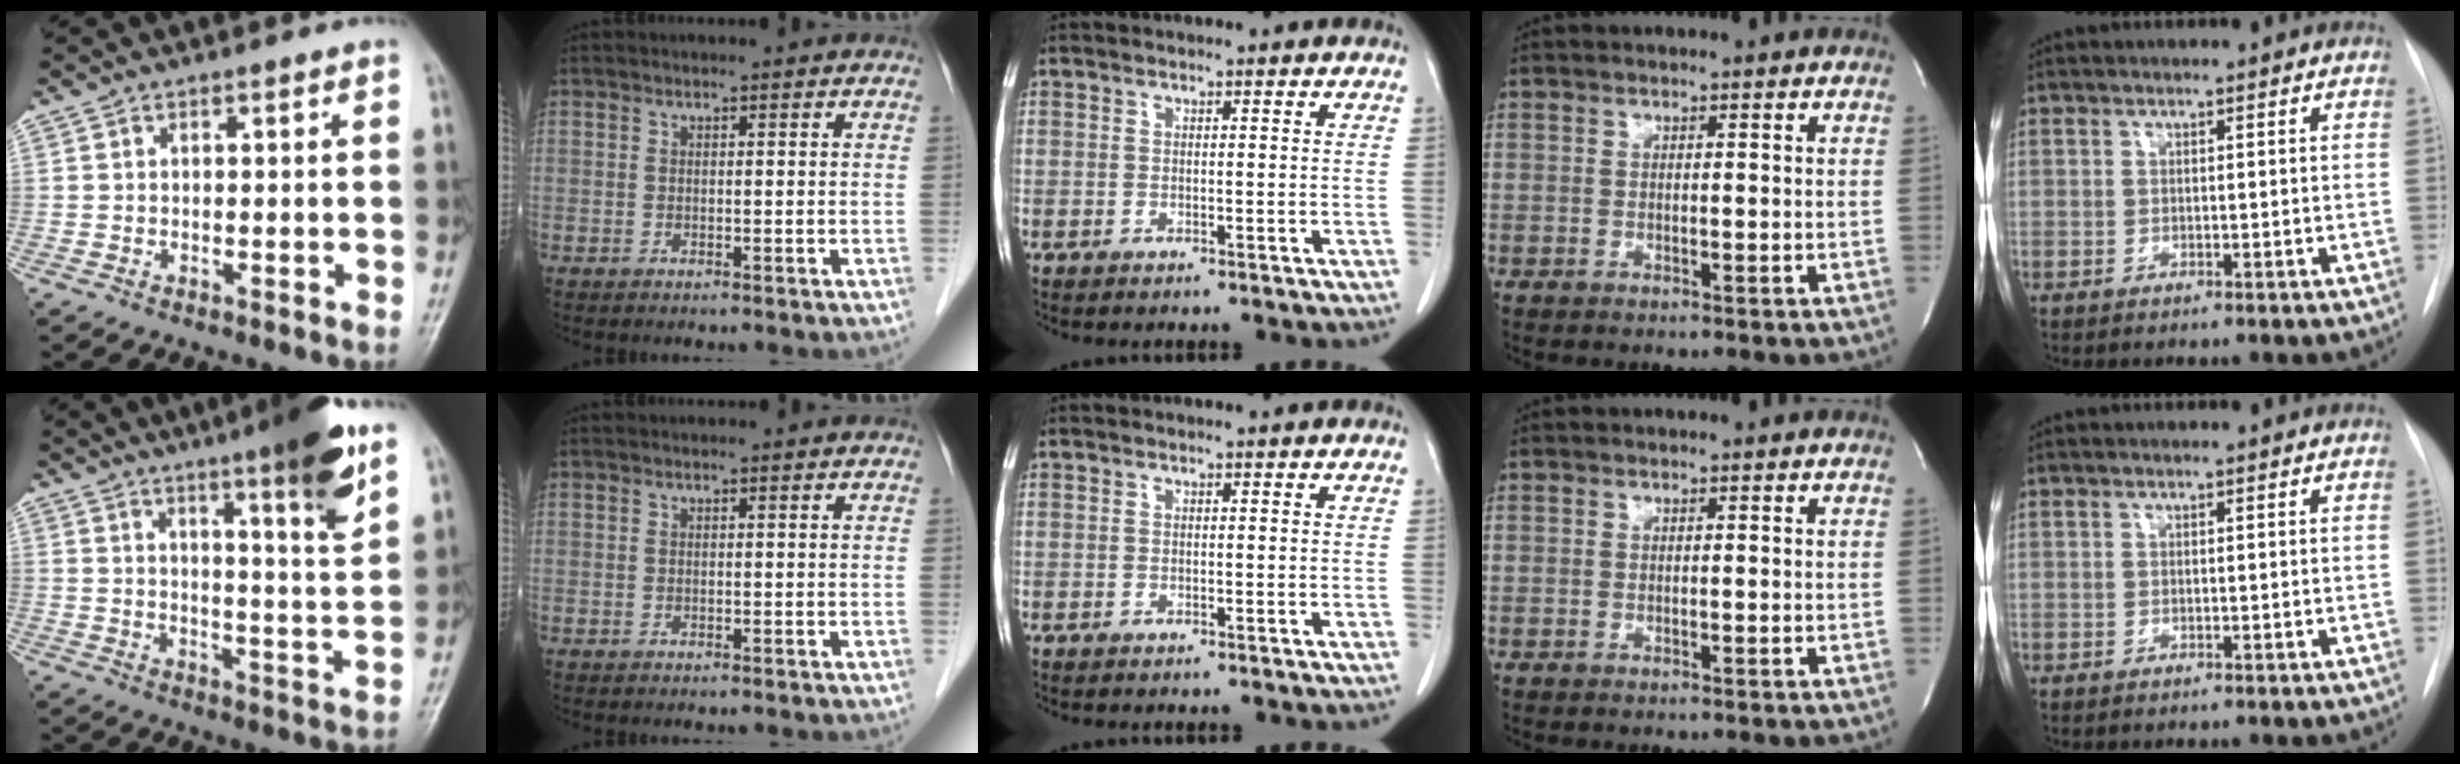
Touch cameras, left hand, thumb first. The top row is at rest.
{"thumb": {"total": 13.4, "force": [8.0, 1.2, 10.7], "torque": [-0.144, -0.044, 0.115]}}